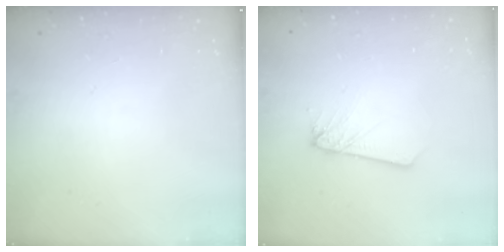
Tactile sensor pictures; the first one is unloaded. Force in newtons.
{"total": 2.6, "press": 2.6, "slide": 0.2}